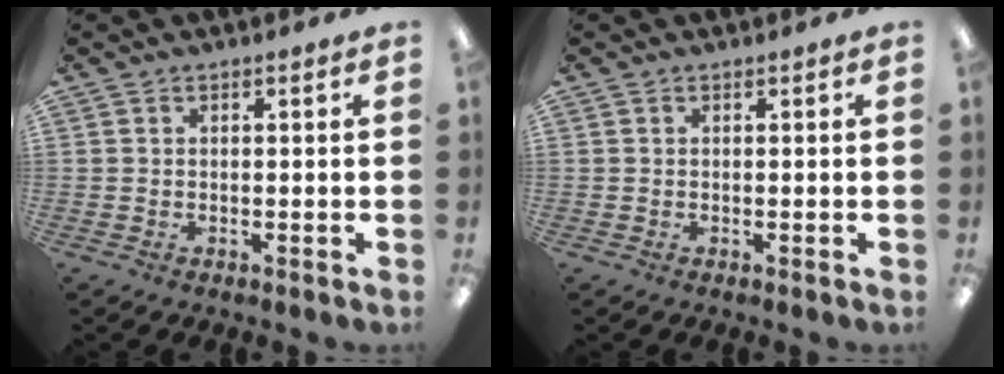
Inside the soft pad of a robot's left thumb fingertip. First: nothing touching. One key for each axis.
{"total": 0.0}